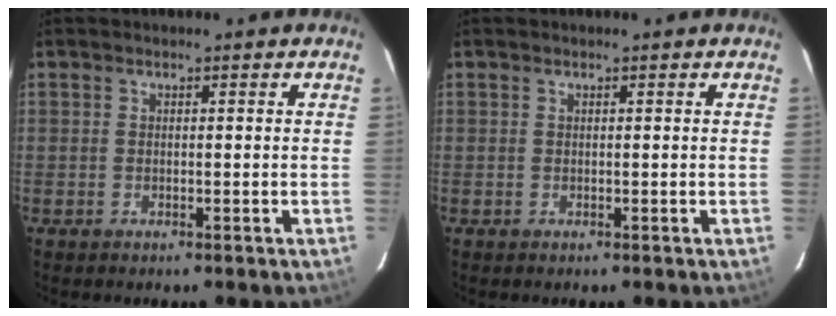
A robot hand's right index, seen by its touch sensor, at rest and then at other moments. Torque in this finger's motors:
{"motor_torque": [0.08, 0.03, -0.02, 0.00]}